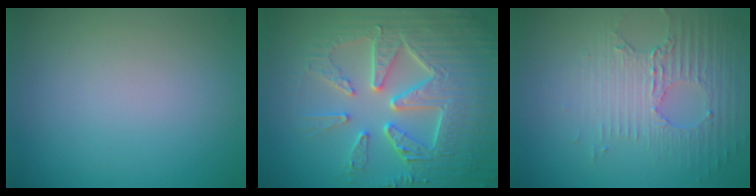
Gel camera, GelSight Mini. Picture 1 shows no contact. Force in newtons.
{"total": 9.5, "press": 6.6, "slide": 6.9}
{"total": 3.7, "press": 3.3, "slide": 1.7}